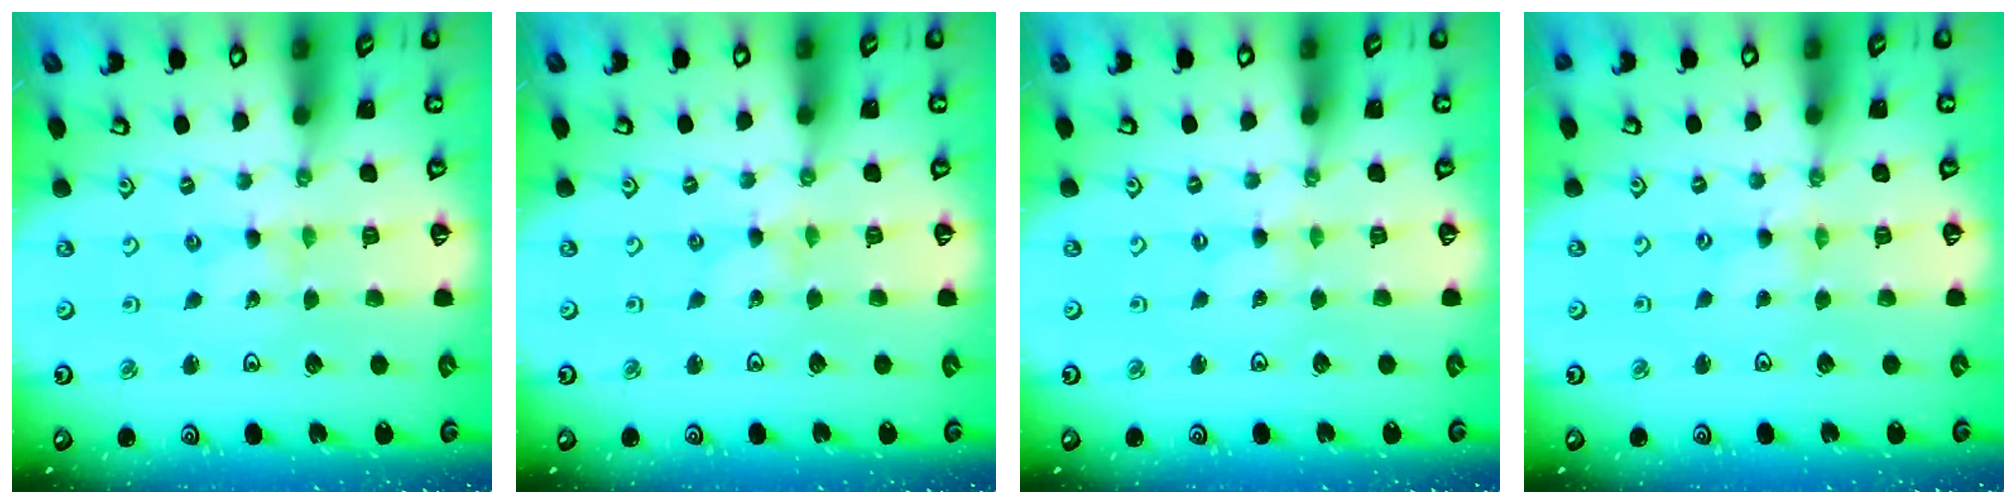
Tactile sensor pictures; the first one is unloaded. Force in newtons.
{"total": 0.0}
{"total": 0.8, "press": 0.8, "slide": 0.1}
{"total": 1.1, "press": 1.0, "slide": 0.1}